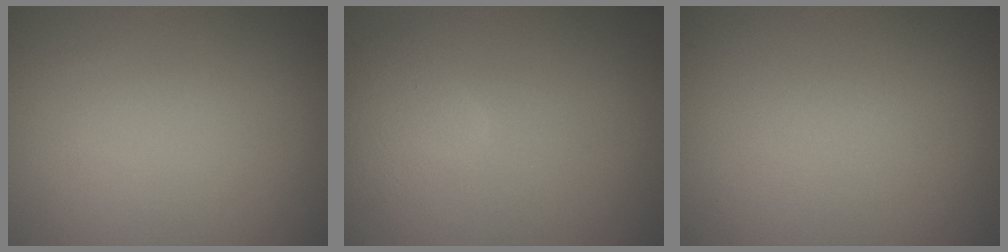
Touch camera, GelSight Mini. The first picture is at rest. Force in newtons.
{"total": 2.2, "press": 2.2, "slide": 0.1}
{"total": 0.0}